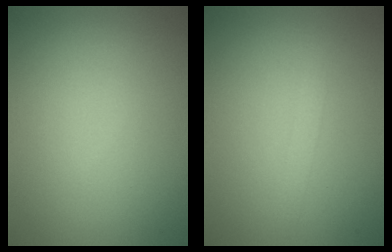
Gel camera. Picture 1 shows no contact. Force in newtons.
{"total": 0.8, "press": 0.8, "slide": 0.1}